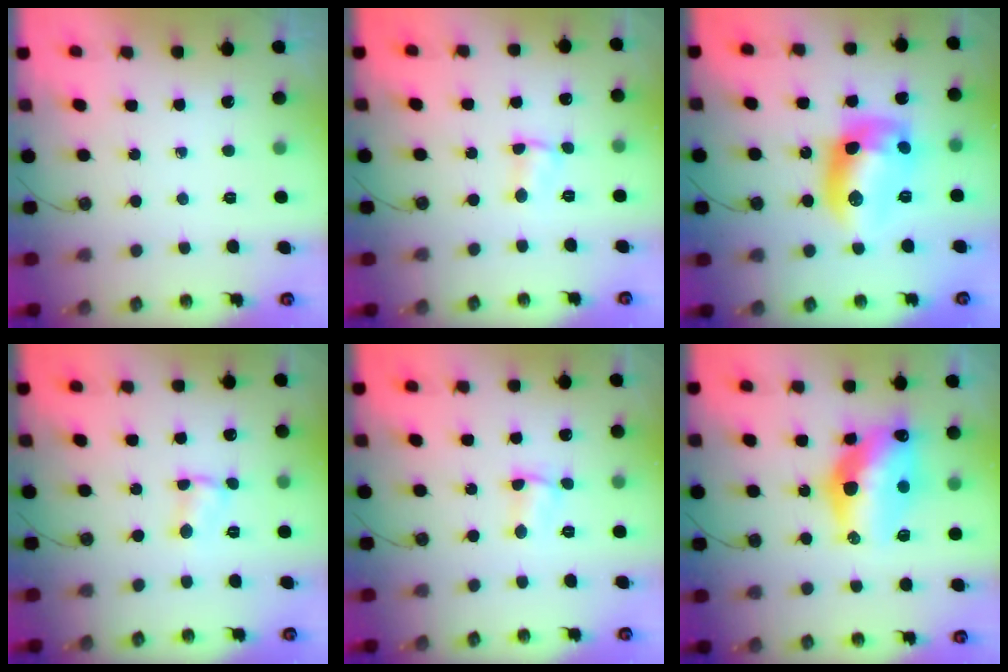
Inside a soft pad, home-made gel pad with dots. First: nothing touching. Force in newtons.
{"total": 1.7, "press": 1.7, "slide": 0.3}
{"total": 13.6, "press": 13.6, "slide": 0.9}
{"total": 2.1, "press": 2.1, "slide": 0.3}
{"total": 1.6, "press": 1.5, "slide": 0.5}
{"total": 17.8, "press": 17.1, "slide": 4.9}